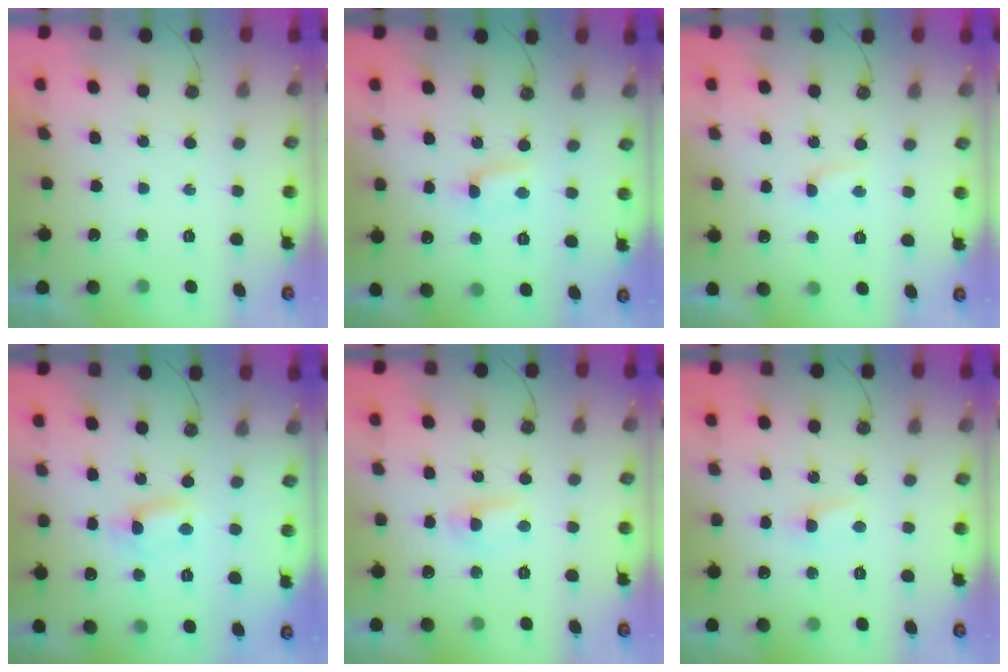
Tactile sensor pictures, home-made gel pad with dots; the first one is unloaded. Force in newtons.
{"total": 2.5, "press": 2.5, "slide": 0.3}
{"total": 1.7, "press": 1.7, "slide": 0.3}
{"total": 1.1, "press": 1.1, "slide": 0.1}
{"total": 5.3, "press": 5.3, "slide": 0.6}
{"total": 2.8, "press": 2.8, "slide": 0.3}